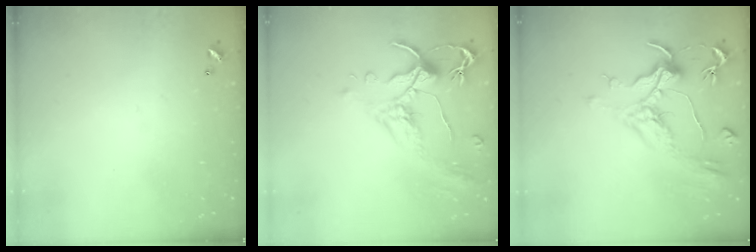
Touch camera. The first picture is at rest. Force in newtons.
{"total": 1.5, "press": 1.0, "slide": 1.1}
{"total": 1.1, "press": 0.1, "slide": 1.1}